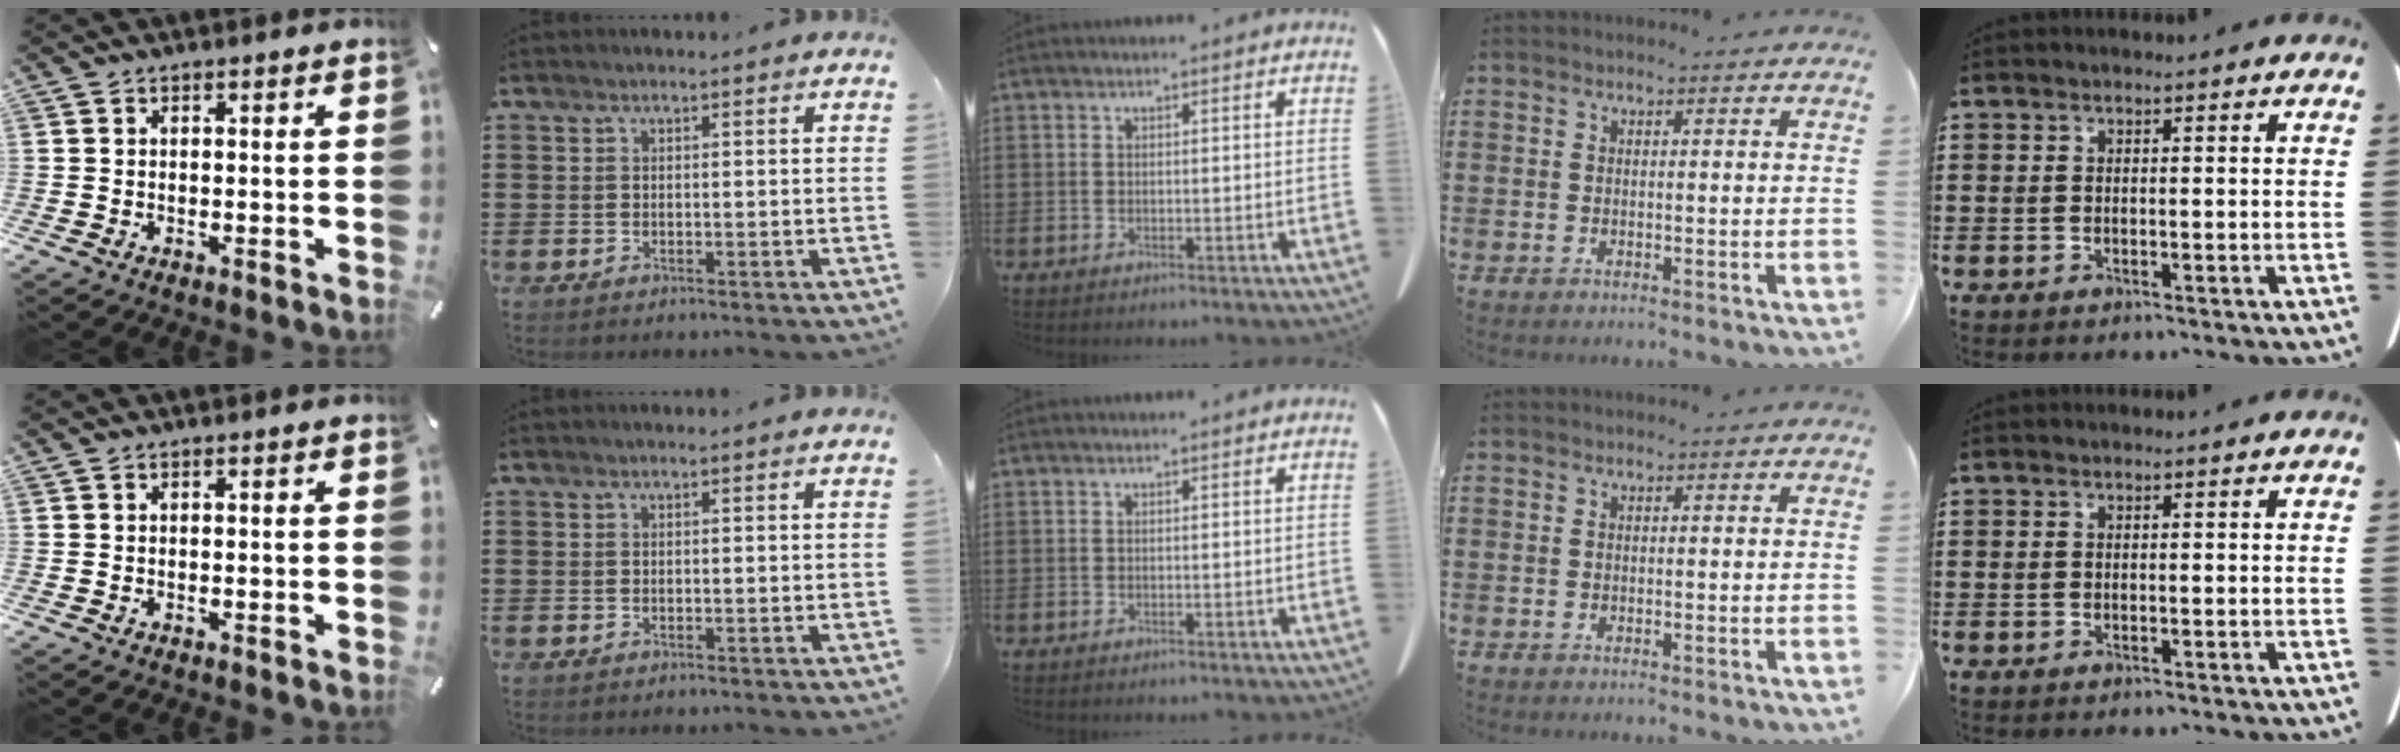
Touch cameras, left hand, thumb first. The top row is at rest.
{}